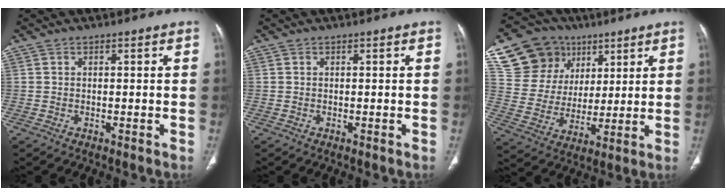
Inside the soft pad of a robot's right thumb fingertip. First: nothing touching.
{"total": 0.0}
{"total": 17.8, "force": [9.0, 14.1, 6.0], "torque": [-0.077, -0.003, 0.174]}